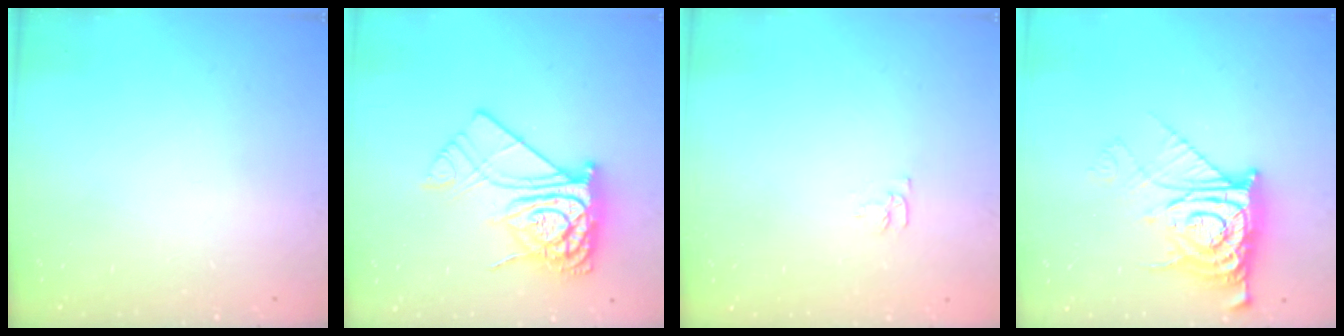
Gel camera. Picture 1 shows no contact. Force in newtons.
{"total": 14.7, "press": 14.7, "slide": 1.5}
{"total": 4.0, "press": 3.9, "slide": 0.4}
{"total": 11.7, "press": 11.6, "slide": 1.4}